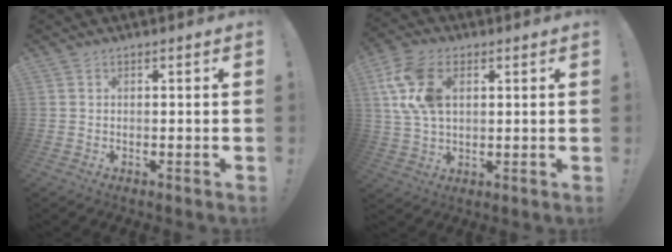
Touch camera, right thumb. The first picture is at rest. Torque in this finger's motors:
{"motor_torque": [0.12, 1.04, 1.37, 0.59, 0.16]}